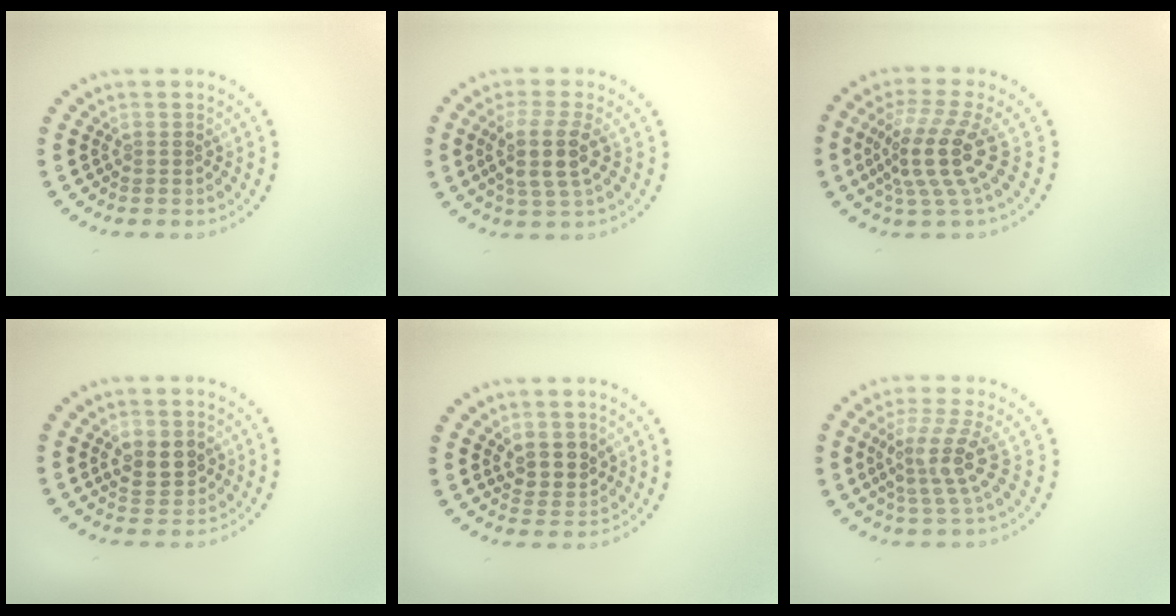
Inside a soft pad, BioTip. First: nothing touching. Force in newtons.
{"total": 3.7, "press": 3.1, "slide": 2.0}
{"total": 4.8, "press": 3.5, "slide": 3.3}
{"total": 2.9, "press": 2.9, "slide": 0.4}
{"total": 2.4, "press": 2.2, "slide": 1.1}
{"total": 3.9, "press": 2.9, "slide": 2.6}